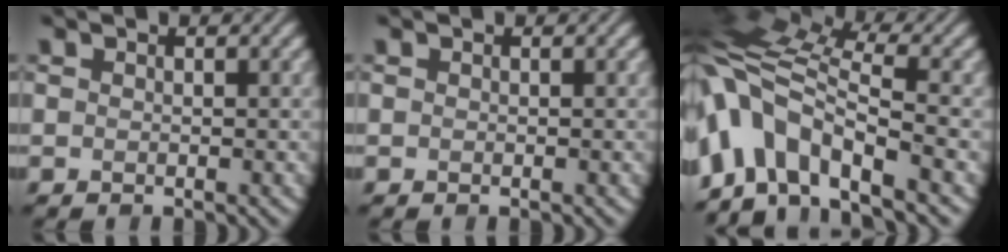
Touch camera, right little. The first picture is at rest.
{"total": 0.0}
{"total": 11.3, "force": [-3.4, 5.8, 9.1], "torque": [-0.188, 0.014, -0.070]}